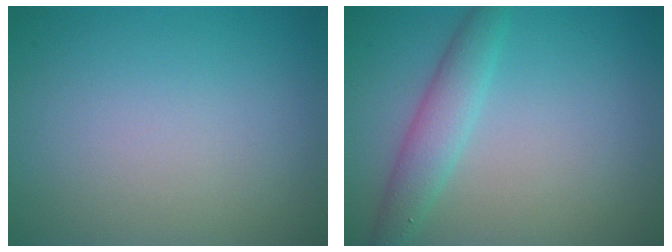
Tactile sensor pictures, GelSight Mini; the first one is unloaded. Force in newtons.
{"total": 3.0, "press": 3.0, "slide": 0.1}